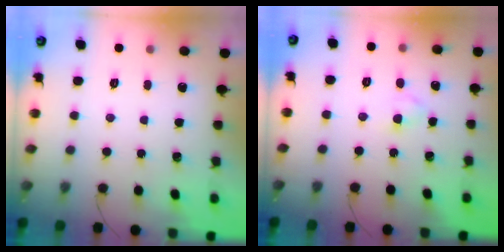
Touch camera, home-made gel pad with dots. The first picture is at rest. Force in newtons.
{"total": 2.7, "press": 2.4, "slide": 1.1}